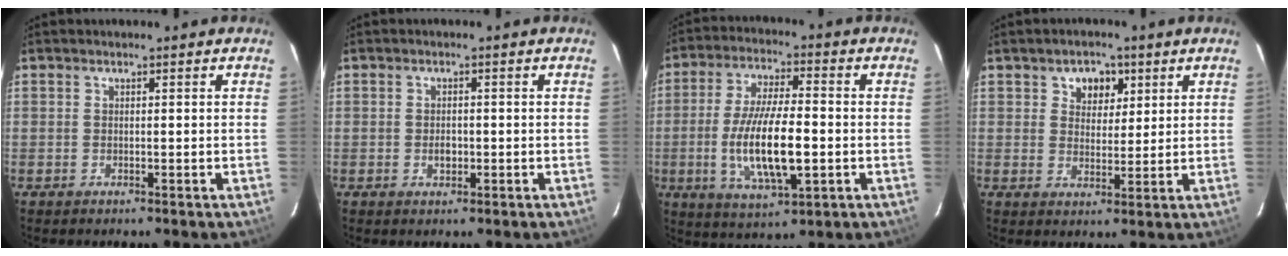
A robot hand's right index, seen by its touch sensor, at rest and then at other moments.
{"total": 2.0, "force": [-0.5, 1.4, 1.4], "torque": [-0.024, 0.002, -0.008]}
{"total": 14.3, "force": [-2.7, 4.3, 13.4], "torque": [-0.262, -0.013, -0.044]}
{"total": 5.1, "force": [2.4, 3.9, 2.1], "torque": [-0.024, 0.004, 0.042]}